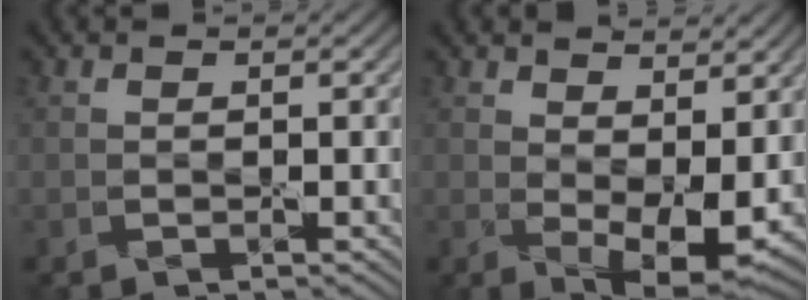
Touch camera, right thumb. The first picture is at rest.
{"total": 6.8, "force": [1.5, 3.3, 5.8], "torque": [-0.103, -0.014, 0.034]}